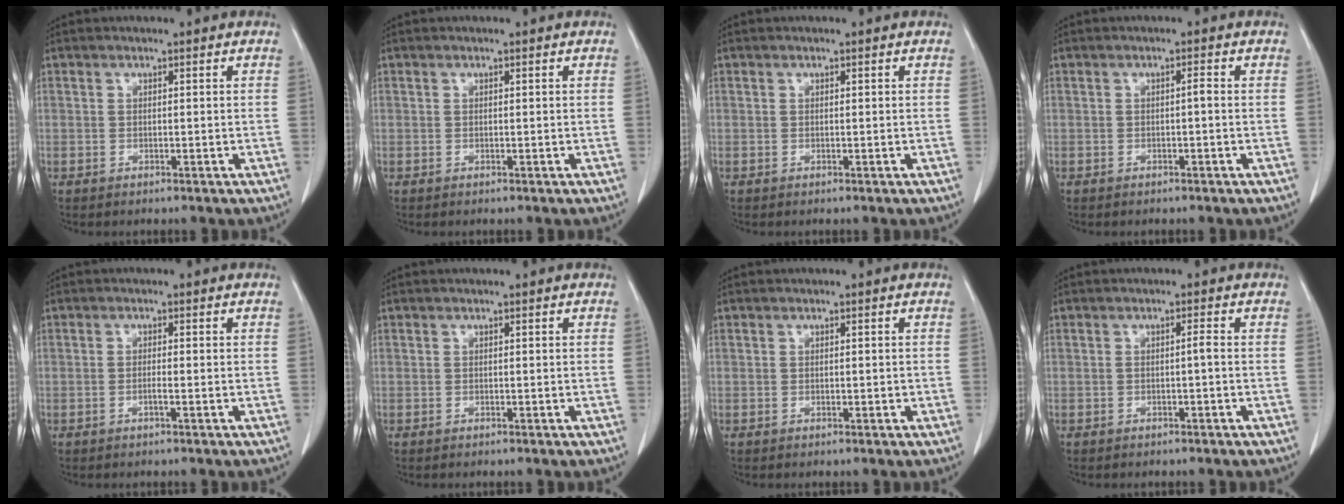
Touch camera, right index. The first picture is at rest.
{"total": 0.0}
{"total": 0.0}
{"total": 0.8, "force": [-0.2, 0.0, 0.8], "torque": [-0.012, 0.002, -0.003]}
{"total": 1.0, "force": [-0.4, -0.1, 0.9], "torque": [-0.018, 0.001, -0.009]}
{"total": 0.0}
{"total": 0.5, "force": [-0.1, 0.3, 0.4], "torque": [-0.007, 0.000, 0.000]}
{"total": 0.9, "force": [-0.3, -0.1, 0.9], "torque": [-0.012, 0.002, -0.006]}